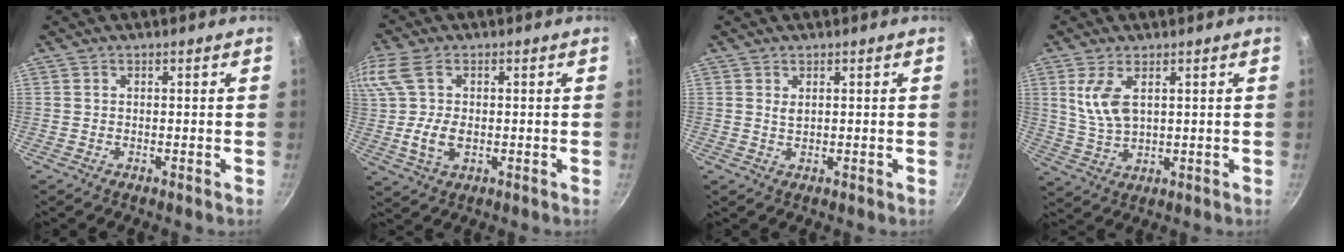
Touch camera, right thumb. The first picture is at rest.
{"total": 10.4, "force": [0.5, 6.4, 8.1], "torque": [-0.164, -0.001, 0.003]}
{"total": 1.3, "force": [0.5, 0.7, 1.0], "torque": [-0.016, -0.004, 0.010]}
{"total": 7.1, "force": [2.5, 3.5, 5.7], "torque": [-0.110, -0.020, 0.056]}